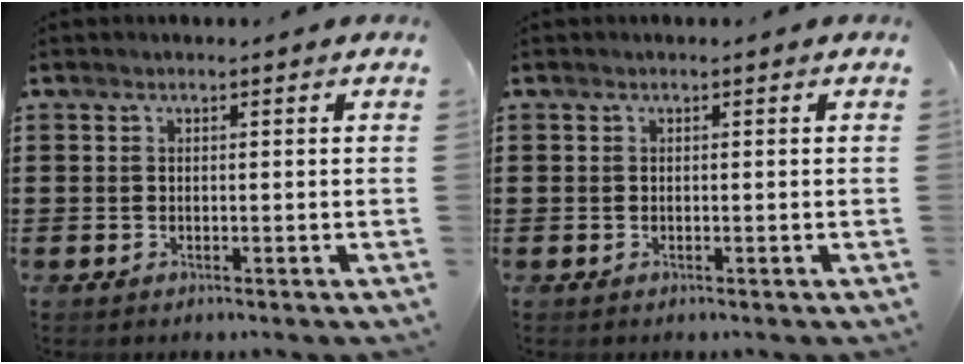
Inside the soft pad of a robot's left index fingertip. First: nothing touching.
{"total": 0.0}